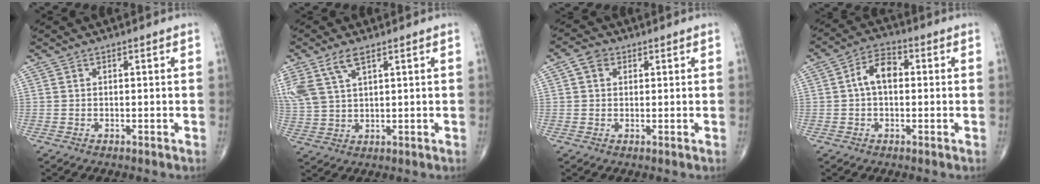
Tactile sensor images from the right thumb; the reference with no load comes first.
{"total": 8.7, "force": [4.7, 3.9, 6.2], "torque": [-0.151, -0.002, 0.103]}
{"total": 3.3, "force": [1.1, 2.6, 1.7], "torque": [-0.020, 0.006, 0.018]}
{"total": 6.6, "force": [0.4, 4.1, 5.2], "torque": [-0.082, 0.022, -0.003]}